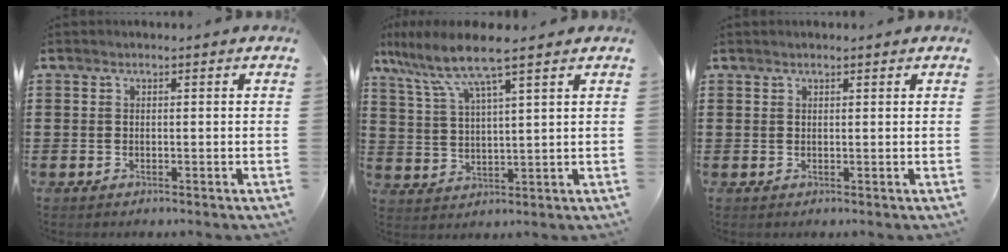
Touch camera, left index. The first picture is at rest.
{"total": 8.1, "force": [6.0, 0.3, 5.5], "torque": [-0.125, -0.022, 0.103]}
{"total": 0.7, "force": [0.6, 0.1, 0.4], "torque": [-0.007, 0.001, 0.011]}